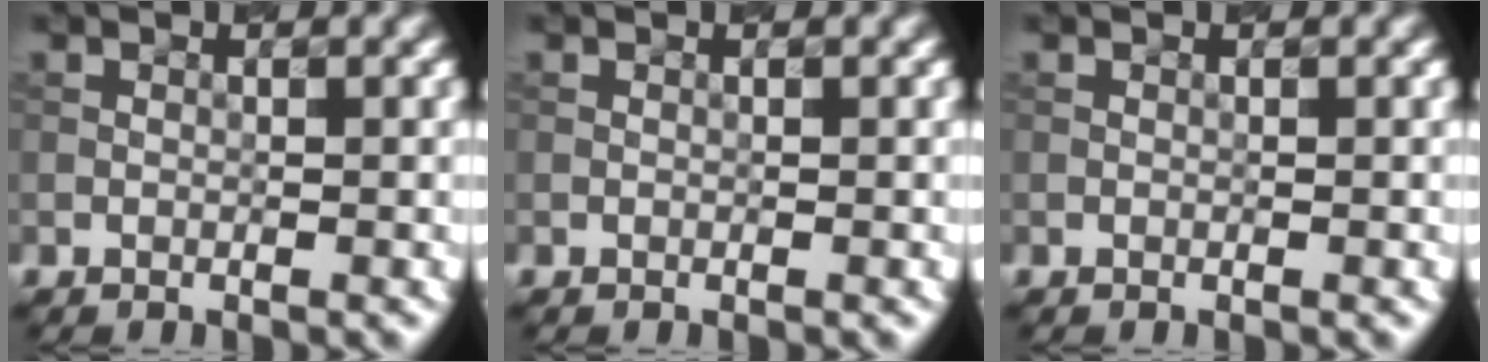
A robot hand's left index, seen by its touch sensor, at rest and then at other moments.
{"total": 0.0}
{"total": 0.0}